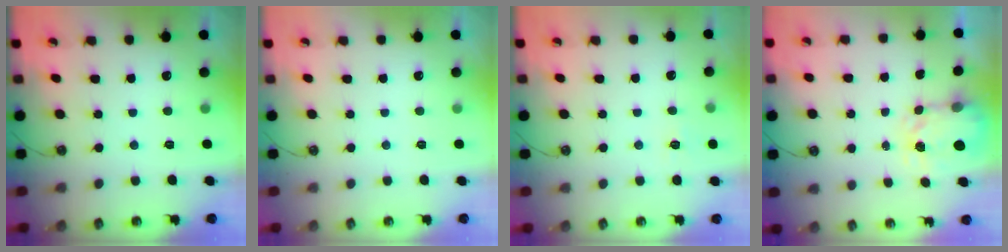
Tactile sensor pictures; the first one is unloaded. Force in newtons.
{"total": 0.0}
{"total": 5.1, "press": 5.1, "slide": 0.5}
{"total": 3.8, "press": 3.8, "slide": 0.6}